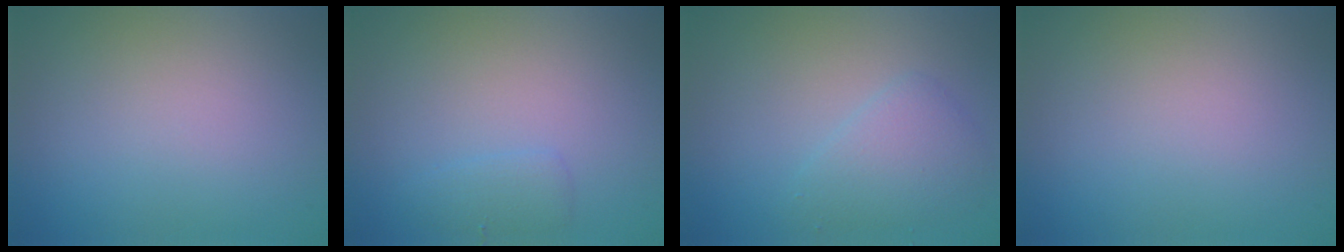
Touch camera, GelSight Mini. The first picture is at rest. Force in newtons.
{"total": 1.4, "press": 1.4, "slide": 0.1}
{"total": 2.6, "press": 2.6, "slide": 0.1}
{"total": 0.0}